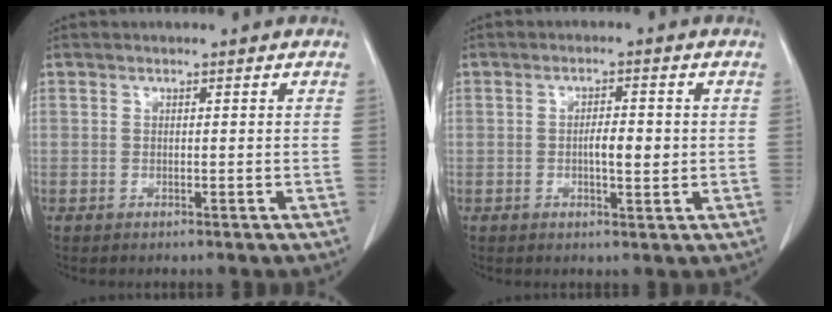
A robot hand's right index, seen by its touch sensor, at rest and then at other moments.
{"total": 3.6, "force": [-0.2, 1.0, 3.5], "torque": [-0.060, 0.000, -0.001]}